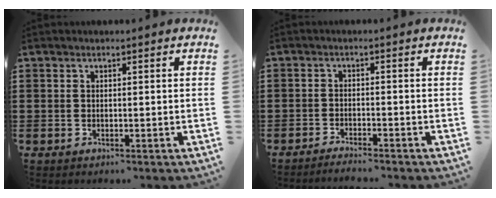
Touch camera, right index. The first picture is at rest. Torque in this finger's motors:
{"motor_torque": [-0.12, 0.20, -0.04, -0.03]}